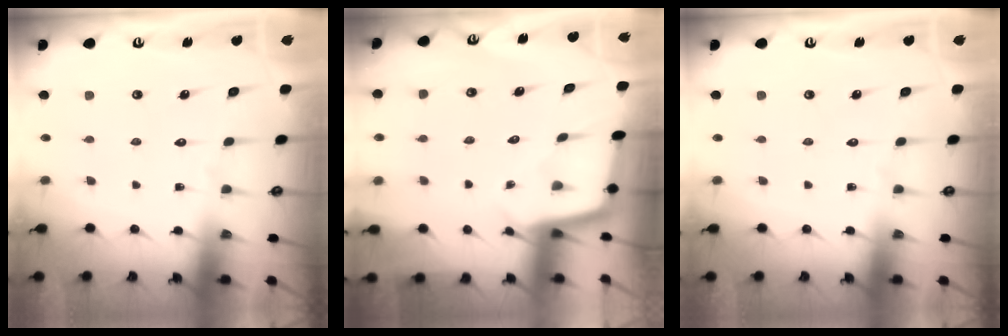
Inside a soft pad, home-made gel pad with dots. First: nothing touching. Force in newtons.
{"total": 2.6, "press": 2.6, "slide": 0.1}
{"total": 0.0}